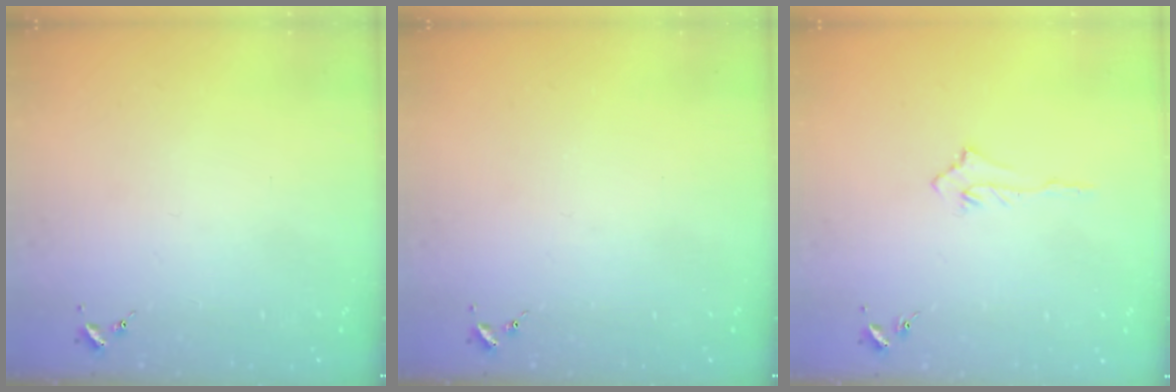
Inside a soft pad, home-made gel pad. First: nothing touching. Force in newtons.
{"total": 0.0}
{"total": 3.4, "press": 3.4, "slide": 0.4}